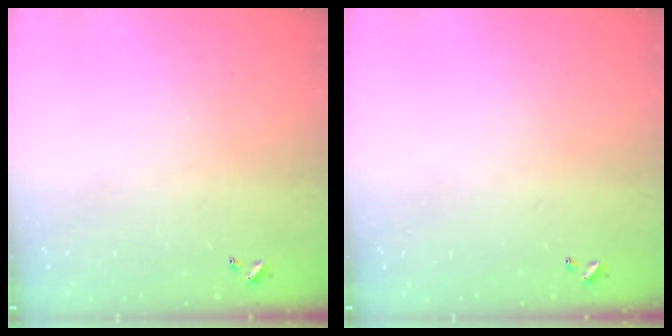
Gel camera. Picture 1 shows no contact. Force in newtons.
{"total": 0.0}